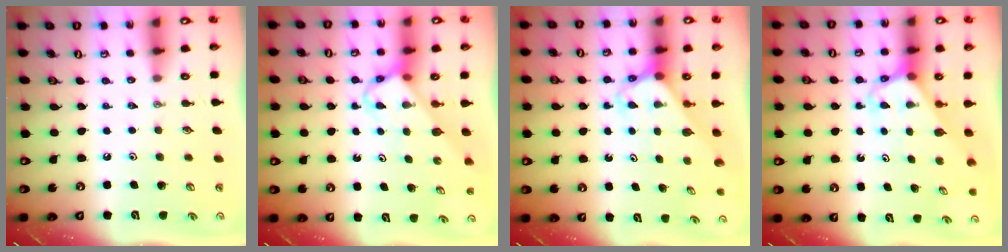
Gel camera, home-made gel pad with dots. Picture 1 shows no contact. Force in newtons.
{"total": 3.7, "press": 3.7, "slide": 0.1}
{"total": 2.8, "press": 2.8, "slide": 0.2}
{"total": 3.2, "press": 3.2, "slide": 0.2}